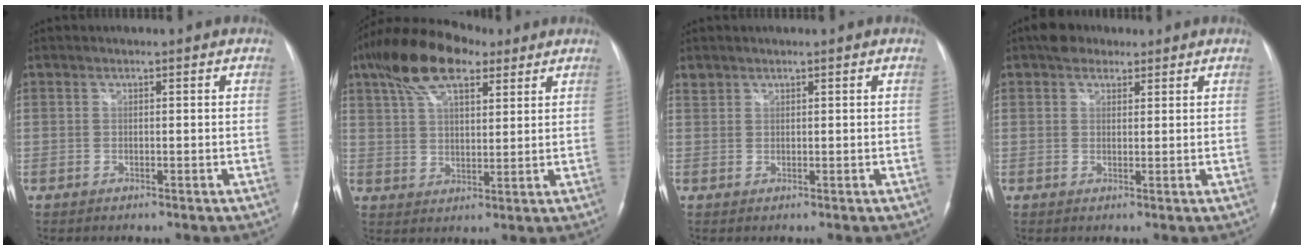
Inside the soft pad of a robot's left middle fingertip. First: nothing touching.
{"total": 13.3, "force": [8.3, 5.2, 9.0], "torque": [-0.182, 0.037, 0.152]}
{"total": 1.0, "force": [0.9, 0.5, 0.0], "torque": [0.001, 0.007, 0.018]}
{"total": 3.9, "force": [2.7, 2.3, 1.5], "torque": [-0.029, 0.017, 0.046]}